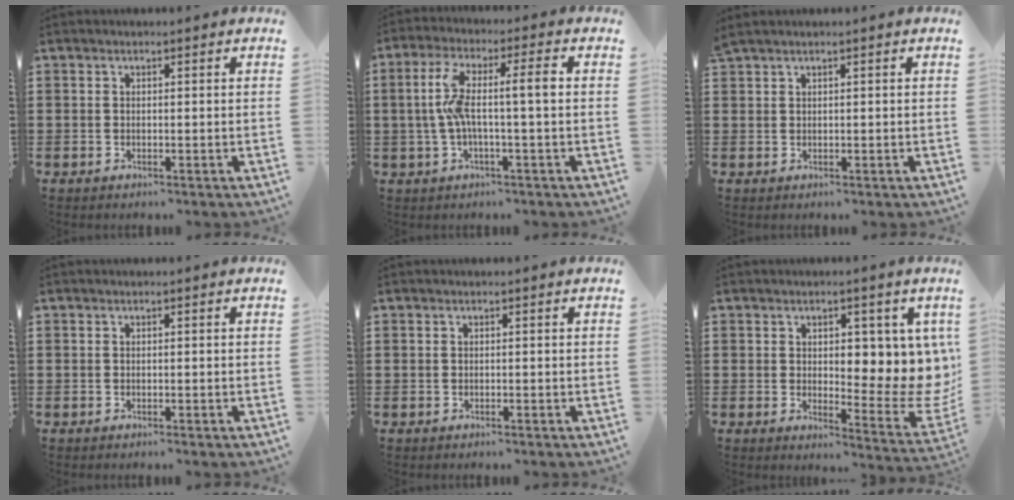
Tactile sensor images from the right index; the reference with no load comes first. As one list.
[{"total": 7.6, "force": [-0.2, 1.2, 7.5], "torque": [-0.151, 0.003, -0.016]}, {"total": 0.7, "force": [0.6, 0.0, 0.3], "torque": [-0.009, 0.000, 0.012]}, {"total": 0.0}, {"total": 0.0}, {"total": 6.6, "force": [2.6, 3.4, 4.9], "torque": [-0.058, -0.026, 0.037]}]